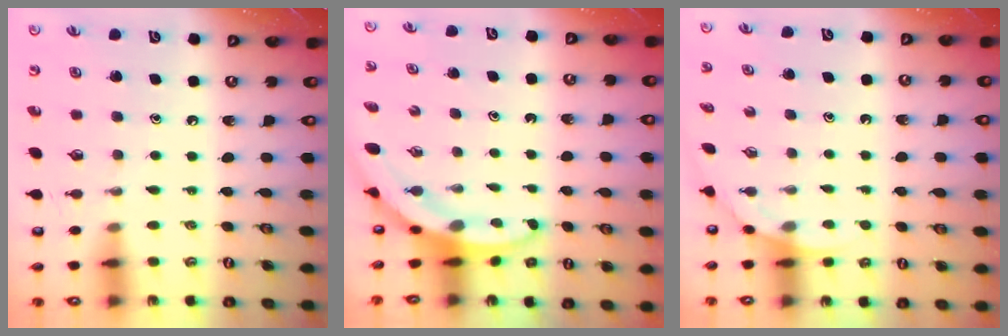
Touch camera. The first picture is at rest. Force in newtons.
{"total": 3.8, "press": 3.8, "slide": 0.2}
{"total": 2.0, "press": 2.0, "slide": 0.0}